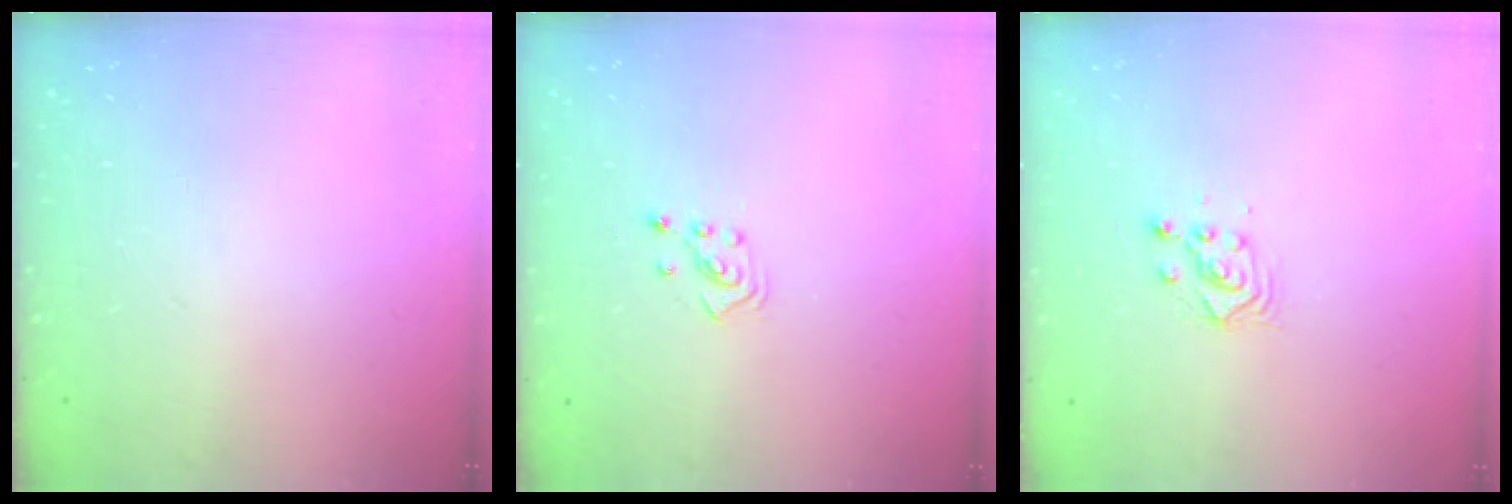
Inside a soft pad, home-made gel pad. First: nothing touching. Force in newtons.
{"total": 2.1, "press": 2.1, "slide": 0.3}
{"total": 3.0, "press": 3.0, "slide": 0.1}